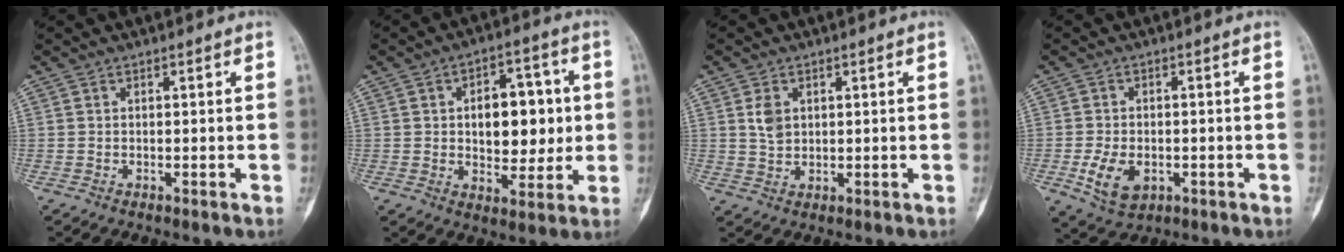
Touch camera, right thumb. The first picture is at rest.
{"total": 13.1, "force": [1.1, 7.9, 10.4], "torque": [-0.098, 0.007, 0.019]}
{"total": 3.7, "force": [1.1, 2.6, 2.3], "torque": [-0.031, -0.005, 0.025]}
{"total": 6.9, "force": [-1.9, 4.4, 4.9], "torque": [-0.087, -0.001, -0.024]}